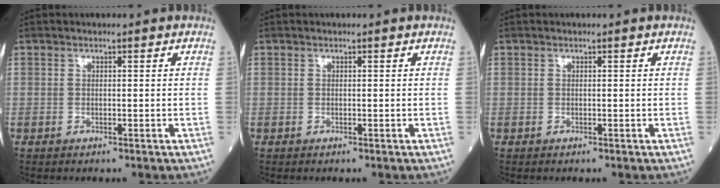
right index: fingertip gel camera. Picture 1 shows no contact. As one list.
[{"total": 0.0}, {"total": 0.0}]